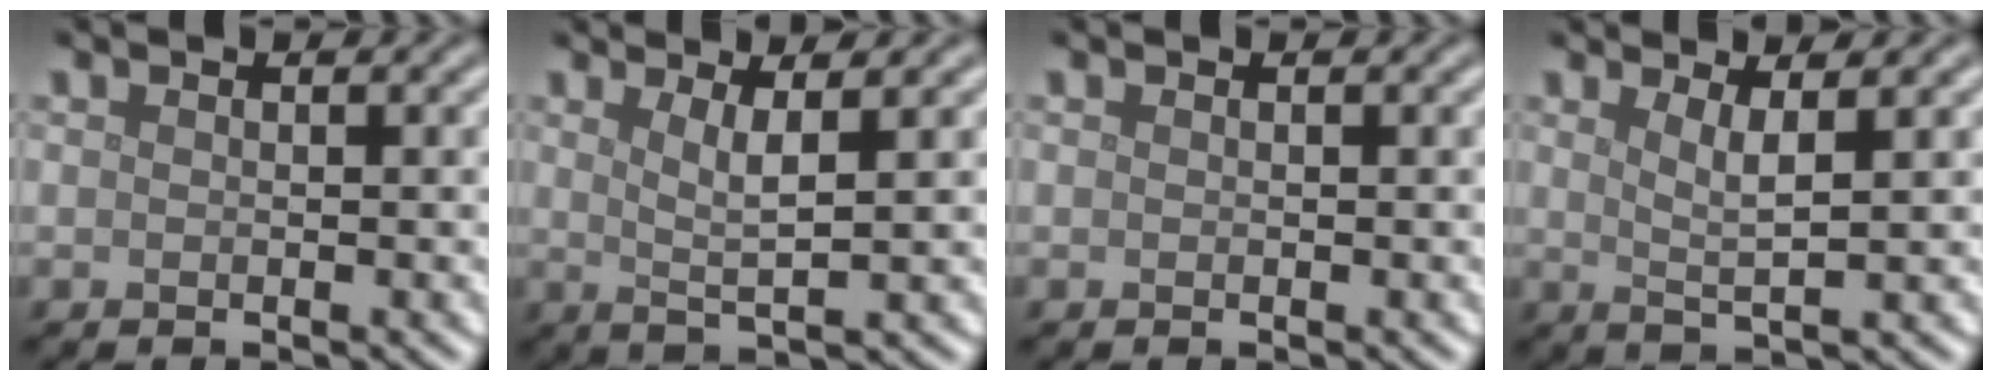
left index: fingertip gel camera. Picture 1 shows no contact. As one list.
[{"total": 2.8, "force": [1.2, 0.5, 2.5], "torque": [-0.043, -0.006, 0.023]}, {"total": 0.0}, {"total": 2.6, "force": [1.2, 0.5, 2.2], "torque": [-0.036, -0.006, 0.023]}]